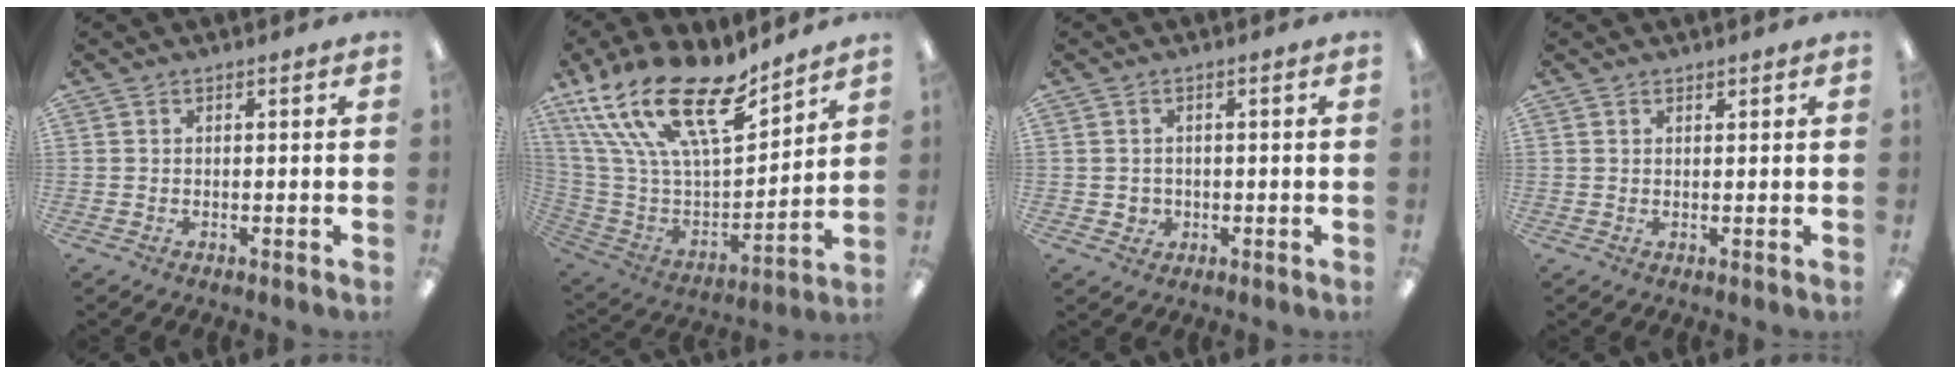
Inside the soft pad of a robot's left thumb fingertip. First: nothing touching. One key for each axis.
{"total": 24.0, "fx": 16.3, "fy": 8.8, "fz": 15.3, "tx": -0.308, "ty": -0.107, "tz": 0.289}
{"total": 2.3, "fx": 0.1, "fy": 2.2, "fz": 0.5, "tx": -0.012, "ty": 0.003, "tz": 0.001}
{"total": 1.0, "fx": 0.9, "fy": 0.4, "fz": 0.1, "tx": -0.002, "ty": 0.000, "tz": 0.018}